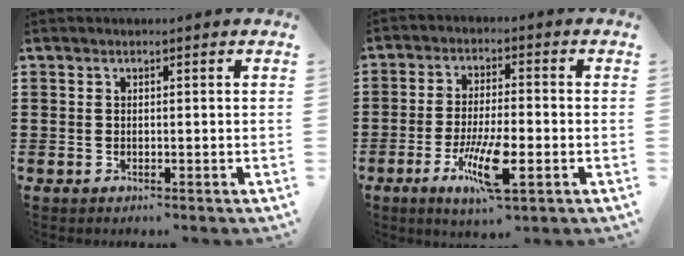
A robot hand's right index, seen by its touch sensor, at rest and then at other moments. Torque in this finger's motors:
{"motor_torque": [0.92, 0.70, 0.50, 0.12]}